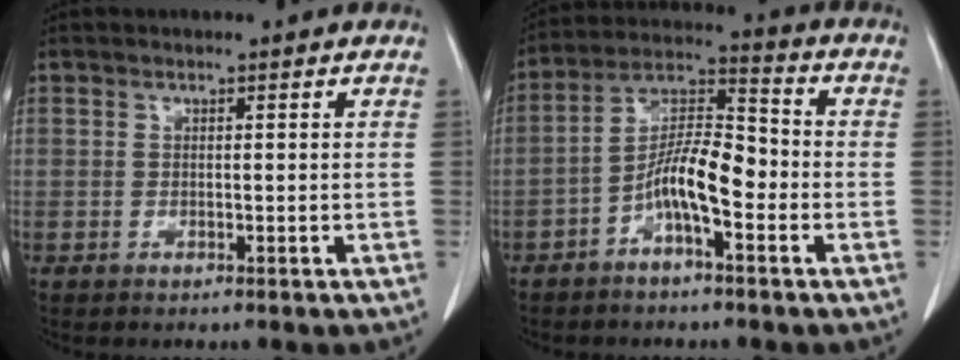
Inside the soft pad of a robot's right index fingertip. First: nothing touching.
{"total": 9.4, "force": [-3.5, 2.4, 8.4], "torque": [-0.162, 0.024, -0.063]}